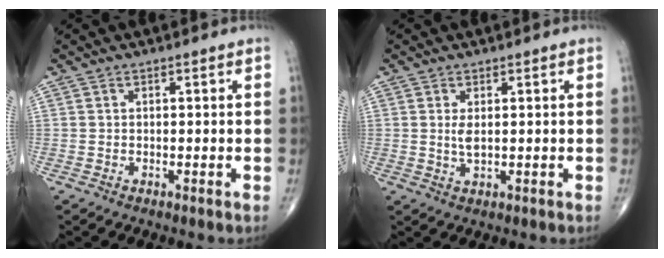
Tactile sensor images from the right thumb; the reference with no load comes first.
{"total": 2.4, "force": [0.4, 0.9, 2.2], "torque": [-0.044, -0.008, 0.012]}